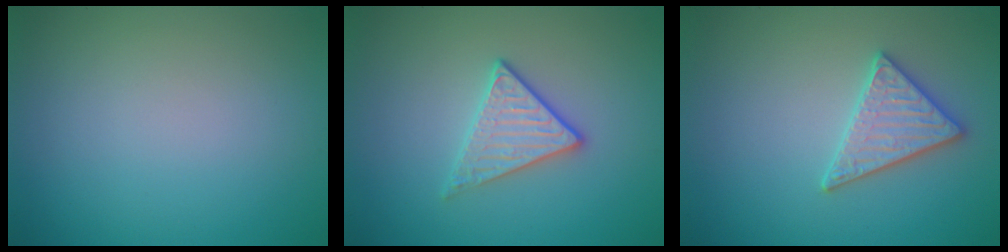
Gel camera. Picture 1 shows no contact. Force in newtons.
{"total": 2.8, "press": 2.6, "slide": 1.1}
{"total": 3.0, "press": 3.0, "slide": 0.2}